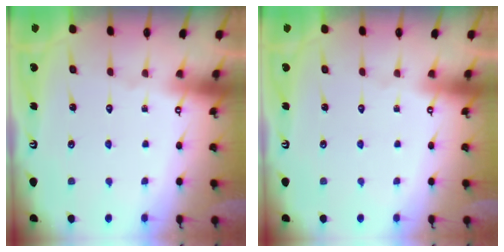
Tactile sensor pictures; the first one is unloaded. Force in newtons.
{"total": 0.0}